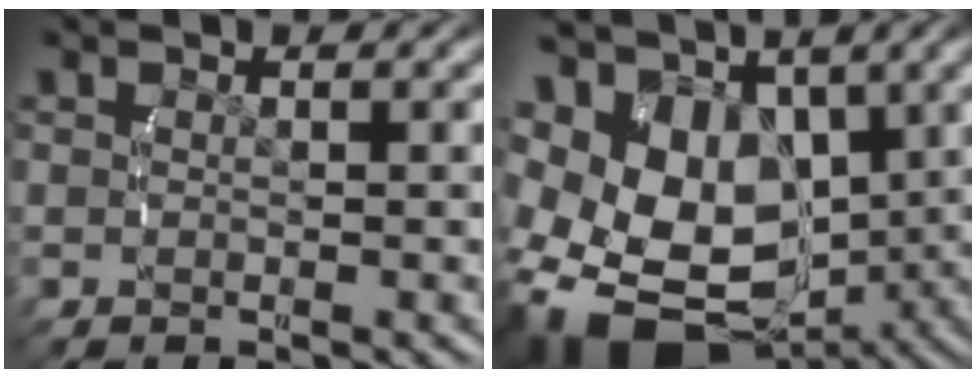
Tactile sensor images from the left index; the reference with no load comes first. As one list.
[{"total": 17.2, "force": [-3.4, 13.1, 10.5], "torque": [-0.241, -0.078, -0.029]}]